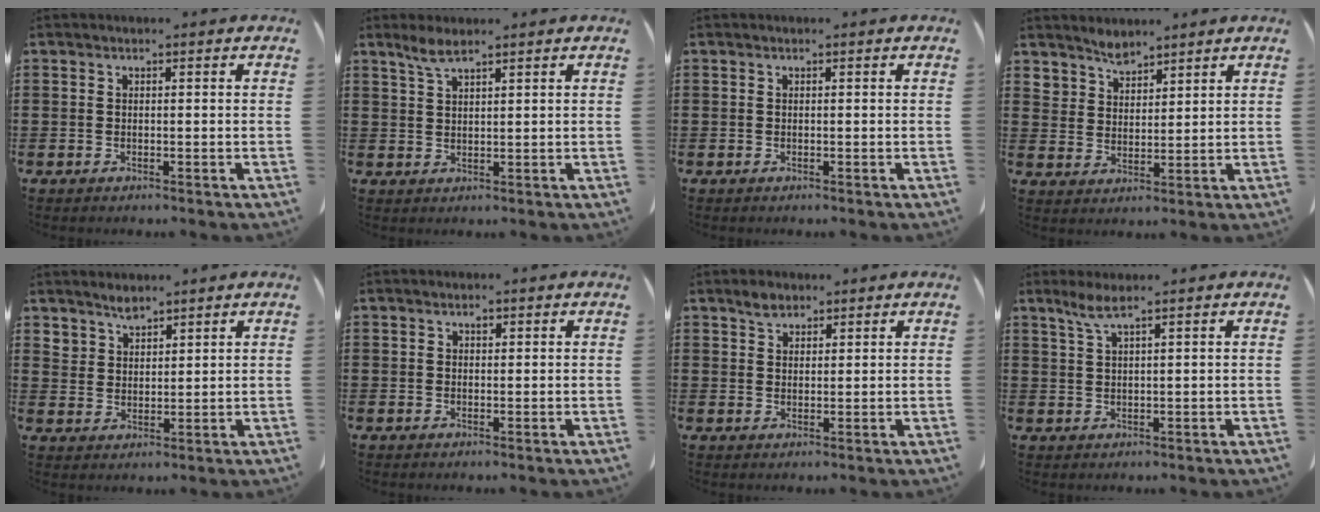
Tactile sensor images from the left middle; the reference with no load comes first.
{"total": 2.9, "force": [2.1, 0.5, 1.9], "torque": [-0.043, 0.002, 0.039]}
{"total": 0.0}
{"total": 3.8, "force": [3.6, 1.2, 0.1], "torque": [-0.013, -0.010, 0.071]}
{"total": 2.9, "force": [2.7, 1.0, 0.2], "torque": [-0.011, -0.004, 0.053]}
{"total": 0.7, "force": [0.4, 0.4, 0.4], "torque": [-0.002, -0.003, 0.007]}
{"total": 2.2, "force": [1.8, 1.0, 0.7], "torque": [-0.010, -0.003, 0.033]}
{"total": 3.0, "force": [2.0, 0.1, 2.2], "torque": [-0.050, 0.000, 0.036]}